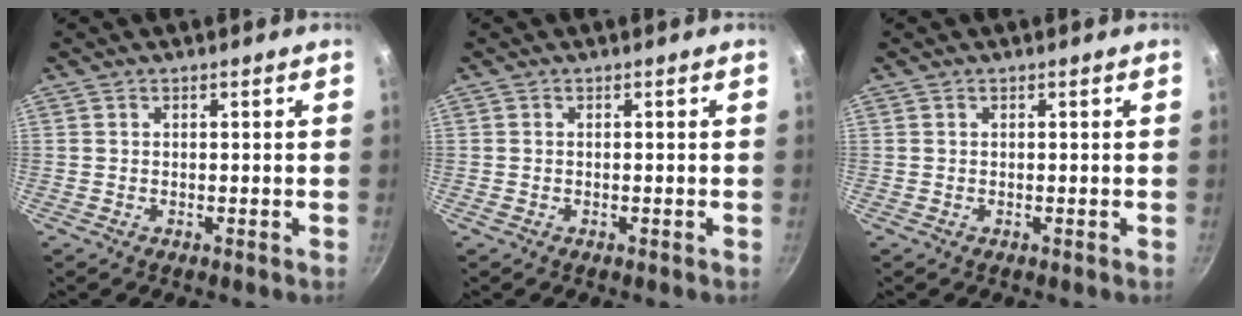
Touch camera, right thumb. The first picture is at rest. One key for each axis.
{"total": 0.0}
{"total": 0.0}